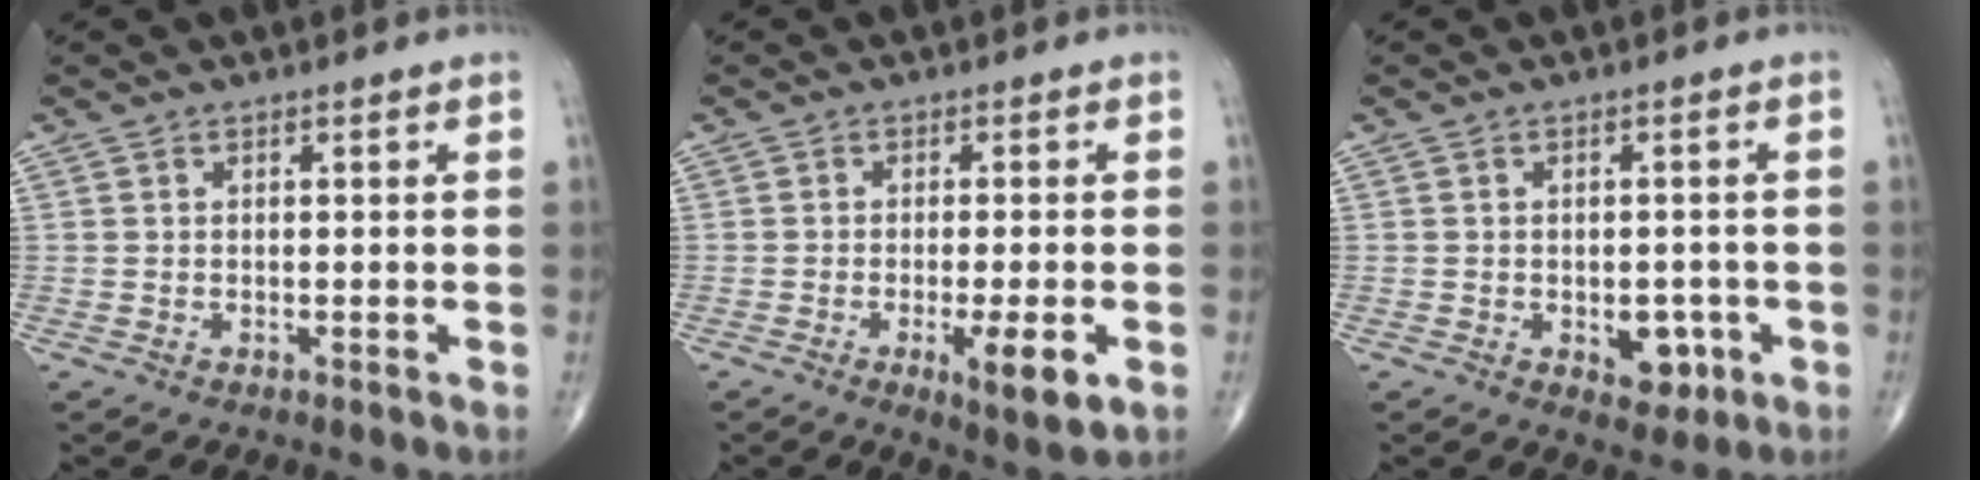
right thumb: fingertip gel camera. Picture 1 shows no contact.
{"total": 6.7, "force": [-2.4, 1.3, 6.1], "torque": [-0.098, -0.013, -0.034]}
{"total": 5.2, "force": [-1.7, 3.3, 3.6], "torque": [-0.021, 0.003, -0.015]}